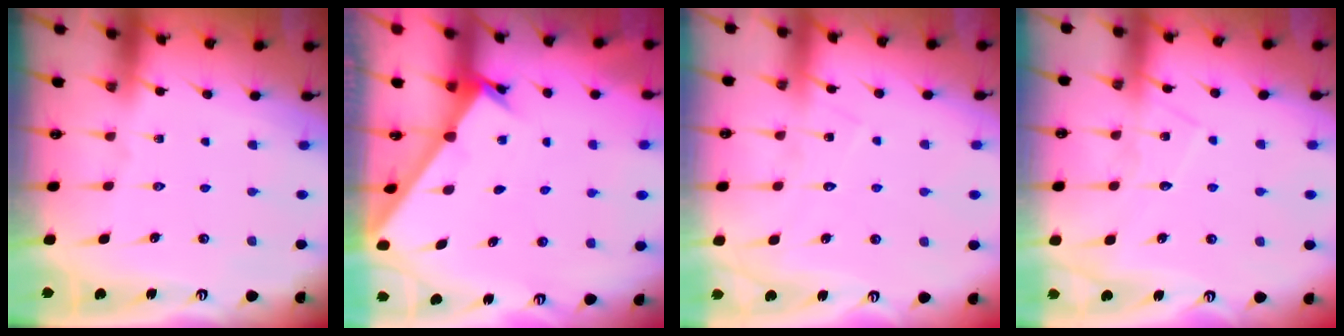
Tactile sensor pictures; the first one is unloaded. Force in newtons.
{"total": 2.0, "press": 2.0, "slide": 0.1}
{"total": 6.8, "press": 6.8, "slide": 0.4}
{"total": 7.6, "press": 7.6, "slide": 0.6}